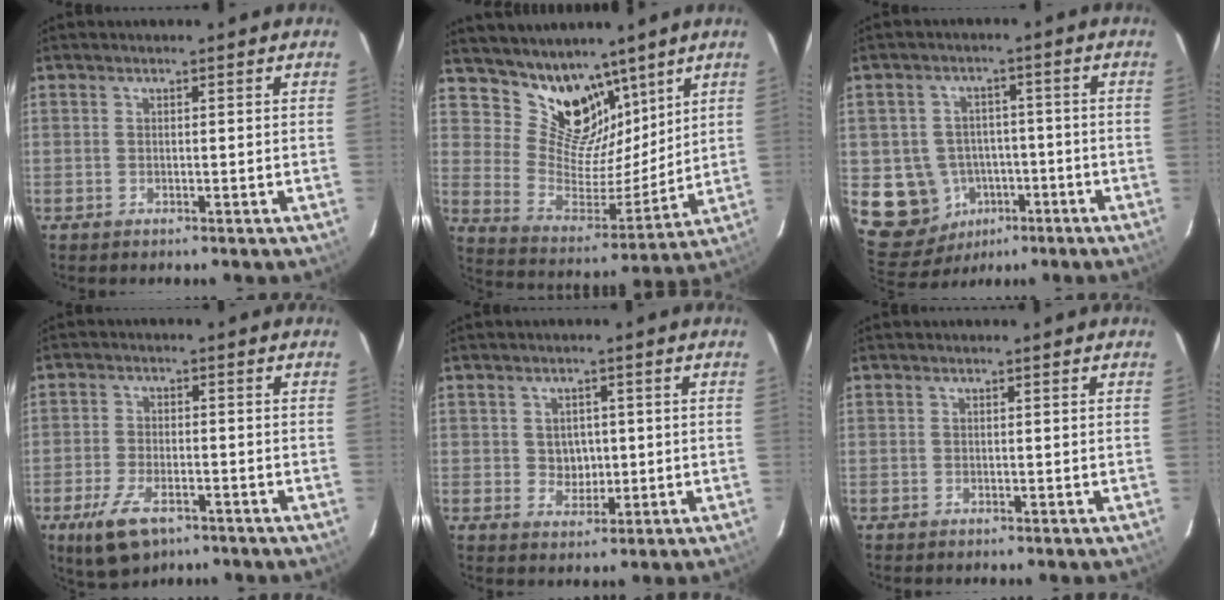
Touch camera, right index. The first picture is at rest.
{"total": 14.4, "force": [10.3, 8.5, 5.4], "torque": [-0.100, -0.009, 0.195]}
{"total": 11.6, "force": [-3.3, 10.8, 3.1], "torque": [-0.096, 0.027, -0.025]}
{"total": 8.9, "force": [-5.3, 4.2, 5.8], "torque": [-0.136, -0.017, -0.092]}
{"total": 3.8, "force": [0.3, 3.5, 1.5], "torque": [-0.023, 0.005, 0.010]}
{"total": 0.0}